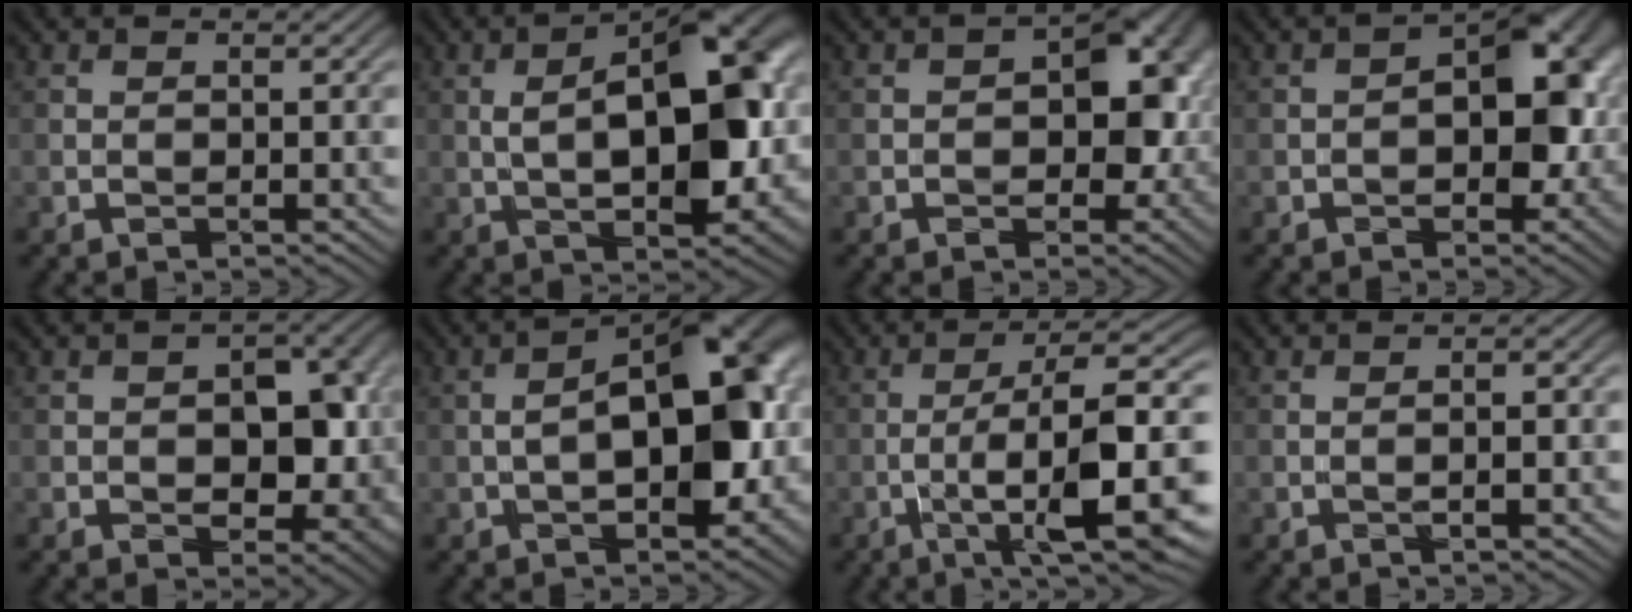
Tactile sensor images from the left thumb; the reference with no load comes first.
{"total": 14.2, "force": [1.1, 6.4, 12.7], "torque": [-0.176, 0.010, 0.014]}
{"total": 7.9, "force": [-0.4, 5.4, 5.6], "torque": [-0.044, -0.002, -0.008]}
{"total": 9.2, "force": [-1.0, 5.7, 7.2], "torque": [-0.062, 0.006, -0.023]}
{"total": 7.3, "force": [-0.5, 5.0, 5.3], "torque": [-0.059, -0.013, -0.004]}
{"total": 14.3, "force": [-0.7, 7.1, 12.4], "torque": [-0.166, 0.002, -0.008]}
{"total": 12.2, "force": [-3.1, 2.5, 11.5], "torque": [-0.183, 0.007, -0.047]}
{"total": 0.9, "force": [-0.5, -0.2, 0.8], "torque": [-0.014, 0.005, -0.009]}